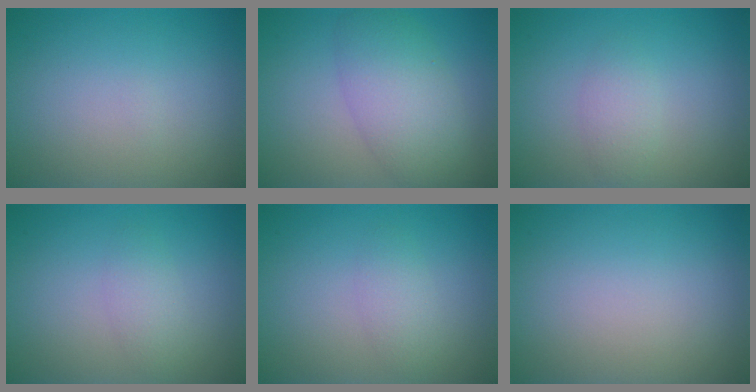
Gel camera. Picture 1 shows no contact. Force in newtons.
{"total": 5.5, "press": 5.5, "slide": 0.1}
{"total": 1.6, "press": 1.6, "slide": 0.2}
{"total": 1.9, "press": 1.9, "slide": 0.1}
{"total": 1.9, "press": 1.9, "slide": 0.1}
{"total": 0.0}